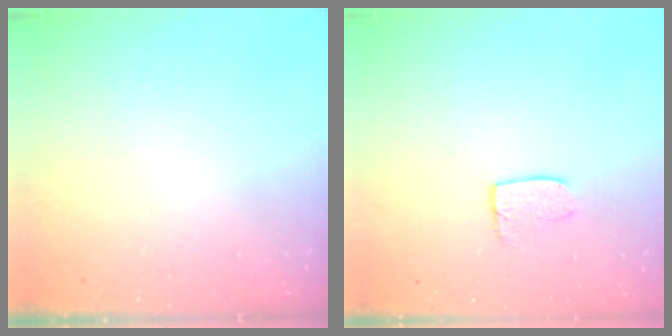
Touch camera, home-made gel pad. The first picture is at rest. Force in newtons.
{"total": 5.2, "press": 5.2, "slide": 0.3}